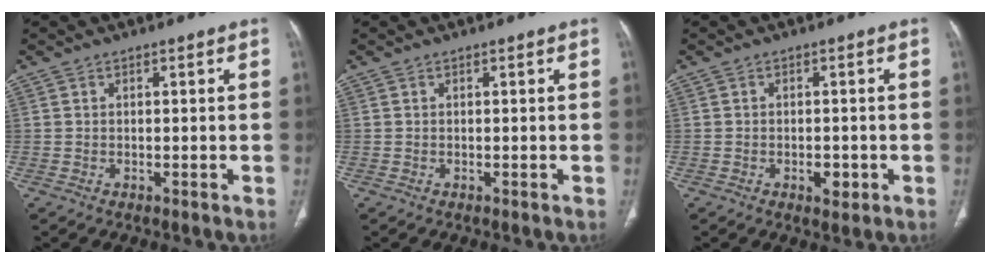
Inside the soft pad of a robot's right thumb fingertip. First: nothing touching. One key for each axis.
{"total": 0.0}
{"total": 2.8, "fx": -1.0, "fy": 1.7, "fz": 2.1, "tx": -0.021, "ty": 0.003, "tz": -0.010}